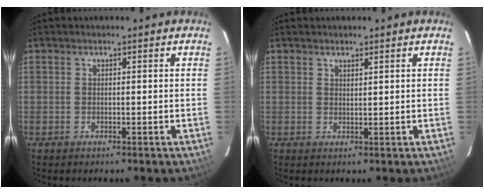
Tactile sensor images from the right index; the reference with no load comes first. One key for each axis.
{"total": 1.1, "fx": 1.0, "fy": 0.1, "fz": 0.4, "tx": -0.008, "ty": -0.001, "tz": 0.018}